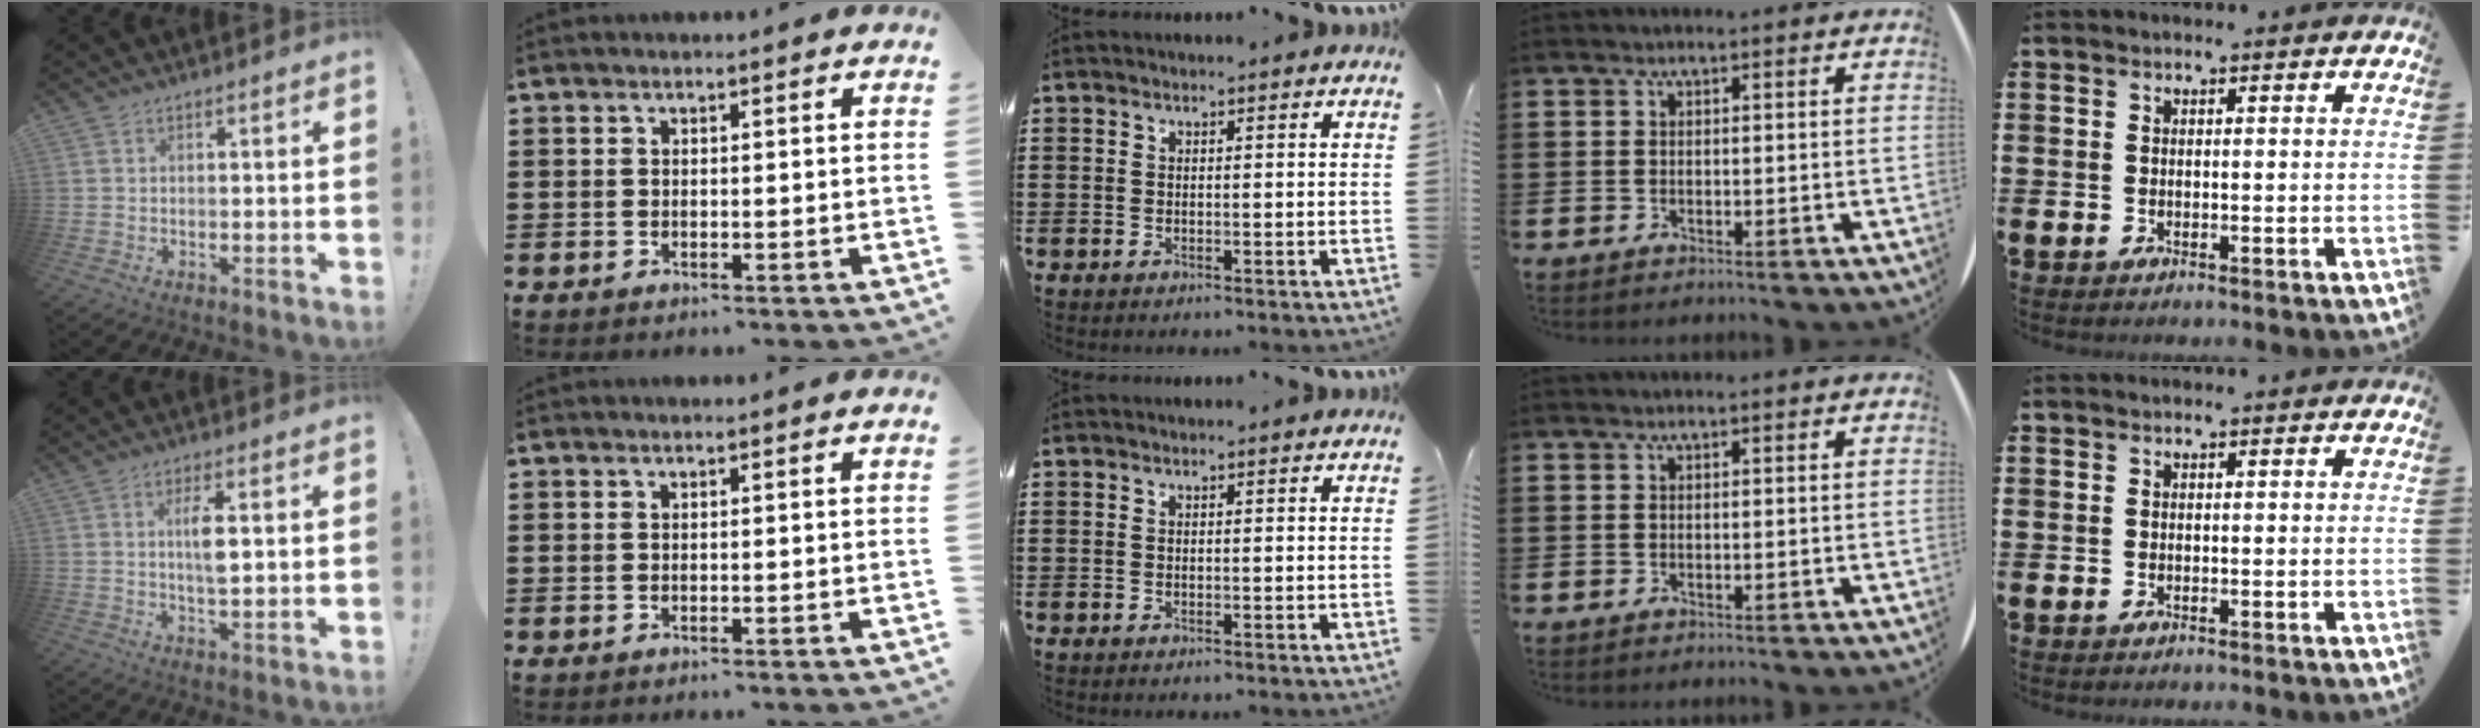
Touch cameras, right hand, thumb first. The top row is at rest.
{"thumb": {"total": 6.0, "force": [1.1, 1.5, 5.6], "torque": [-0.088, -0.010, 0.012]}}